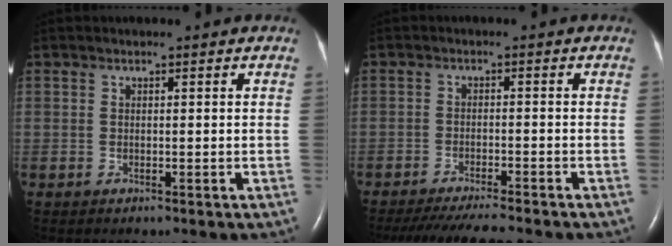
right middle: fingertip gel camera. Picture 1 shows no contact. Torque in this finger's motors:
{"motor_torque": [0.13, -0.14, 0.05, 0.03]}